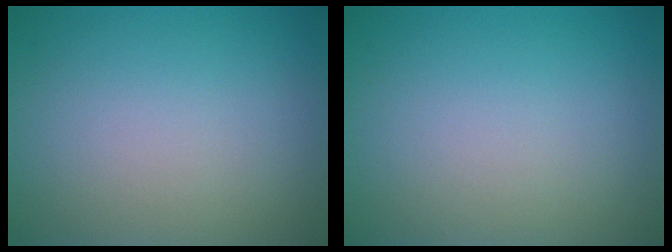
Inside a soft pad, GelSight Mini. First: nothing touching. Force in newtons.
{"total": 0.0}